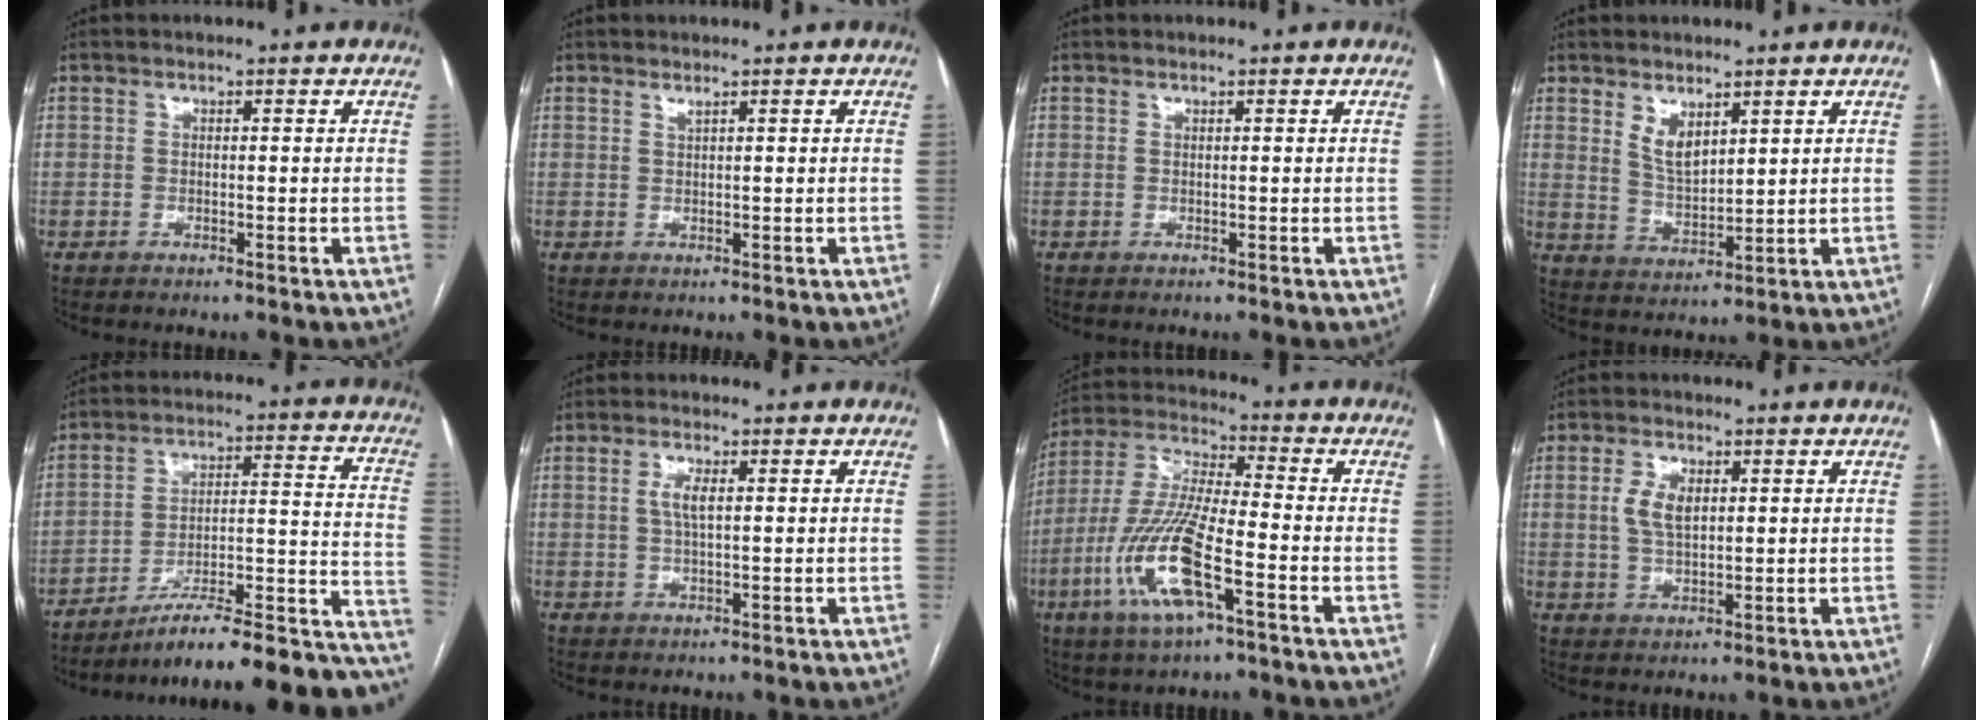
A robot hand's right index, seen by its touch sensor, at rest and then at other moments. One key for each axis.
{"total": 0.6, "fx": 0.5, "fy": -0.2, "fz": 0.3, "tx": -0.013, "ty": -0.006, "tz": 0.013}
{"total": 0.0}
{"total": 4.9, "fx": 3.0, "fy": 2.1, "fz": 3.2, "tx": -0.066, "ty": -0.009, "tz": 0.066}
{"total": 23.4, "fx": -18.5, "fy": 3.5, "fz": 13.9, "tx": -0.097, "ty": 0.039, "tz": -0.261}
{"total": 2.7, "fx": 0.6, "fy": 0.5, "fz": 2.6, "tx": -0.056, "ty": -0.001, "tz": 0.012}
{"total": 15.1, "fx": -5.7, "fy": 2.8, "fz": 13.7, "tx": -0.298, "ty": -0.012, "tz": -0.106}
{"total": 5.0, "fx": 1.3, "fy": 2.5, "fz": 4.1, "tx": -0.087, "ty": 0.005, "tz": 0.029}